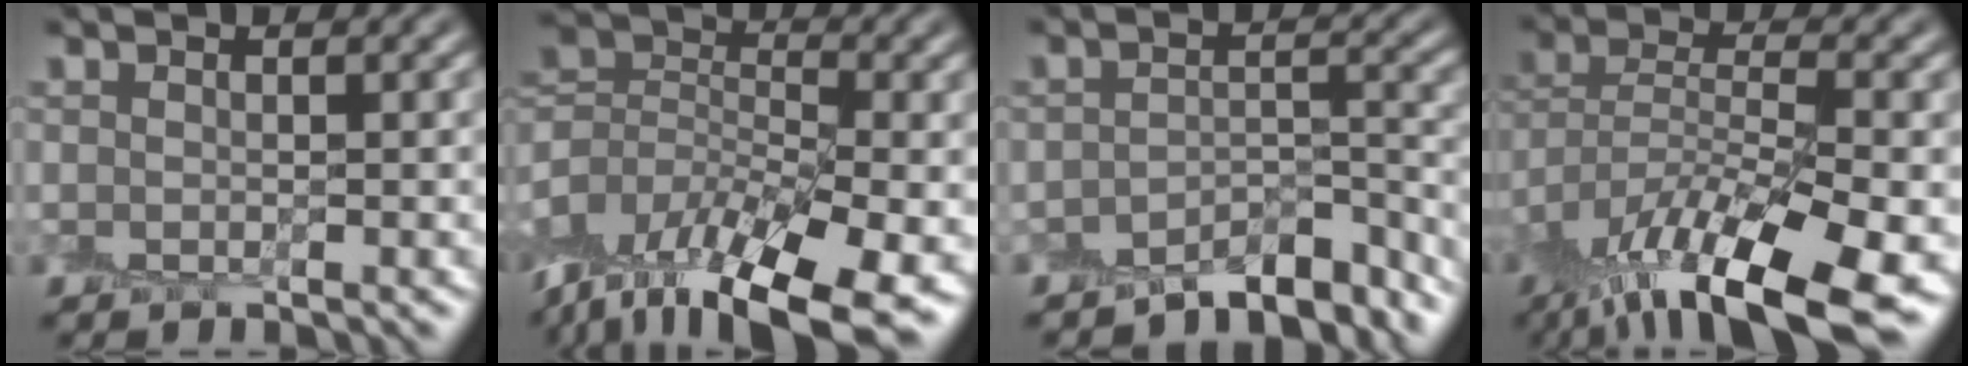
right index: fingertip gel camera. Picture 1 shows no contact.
{"total": 14.6, "force": [-8.5, 6.7, 9.8], "torque": [-0.205, 0.003, -0.145]}
{"total": 4.9, "force": [-4.5, 1.3, 1.2], "torque": [-0.009, 0.003, -0.066]}
{"total": 12.5, "force": [-8.3, 3.0, 8.9], "torque": [-0.169, -0.002, -0.139]}